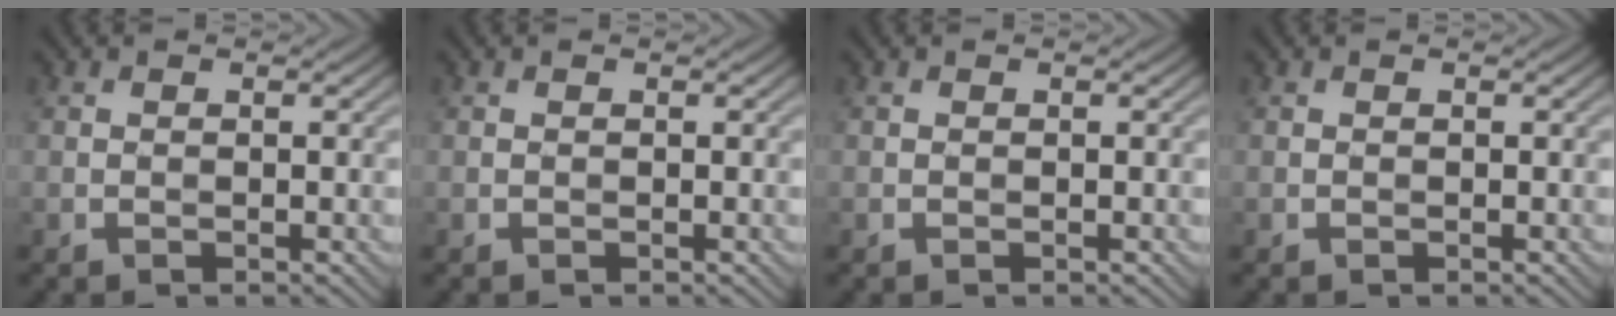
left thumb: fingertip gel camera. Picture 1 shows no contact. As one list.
[{"total": 0.0}, {"total": 0.0}, {"total": 0.0}]